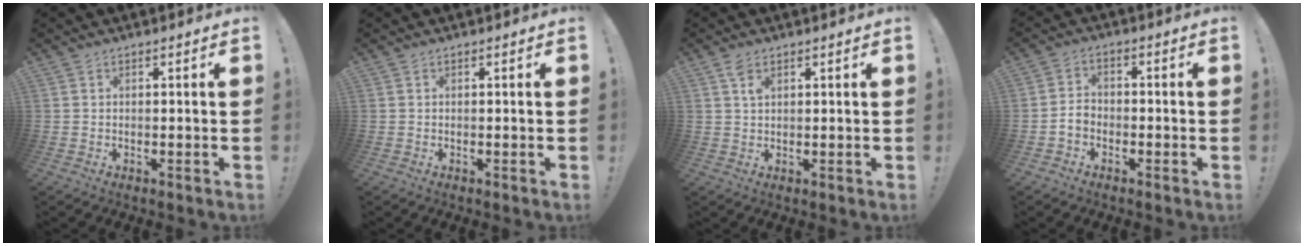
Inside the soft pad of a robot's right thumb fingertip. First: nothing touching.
{"total": 0.0}
{"total": 2.8, "force": [1.5, 1.3, 2.0], "torque": [-0.034, -0.002, 0.026]}
{"total": 4.0, "force": [-2.1, 2.8, 1.9], "torque": [-0.036, 0.010, -0.039]}